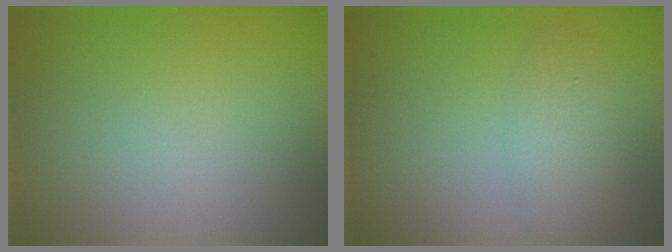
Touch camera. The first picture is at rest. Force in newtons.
{"total": 2.8, "press": 2.8, "slide": 0.1}